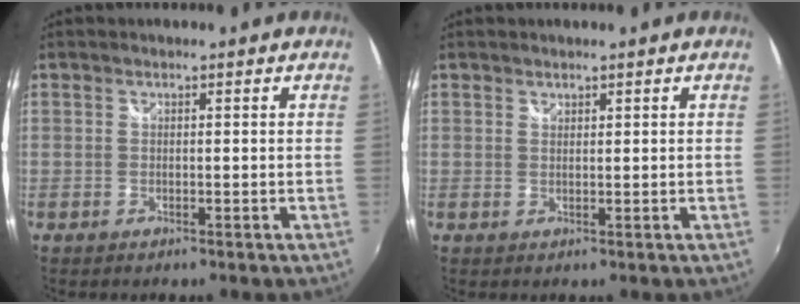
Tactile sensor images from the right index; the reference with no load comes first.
{"total": 0.7, "force": [0.7, 0.3, 0.0], "torque": [0.001, 0.000, 0.012]}